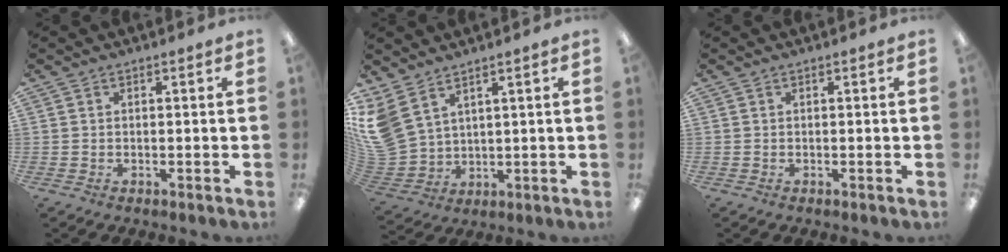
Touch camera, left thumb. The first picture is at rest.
{"total": 9.8, "force": [5.5, 6.3, 5.2], "torque": [-0.139, -0.023, 0.110]}
{"total": 0.0}